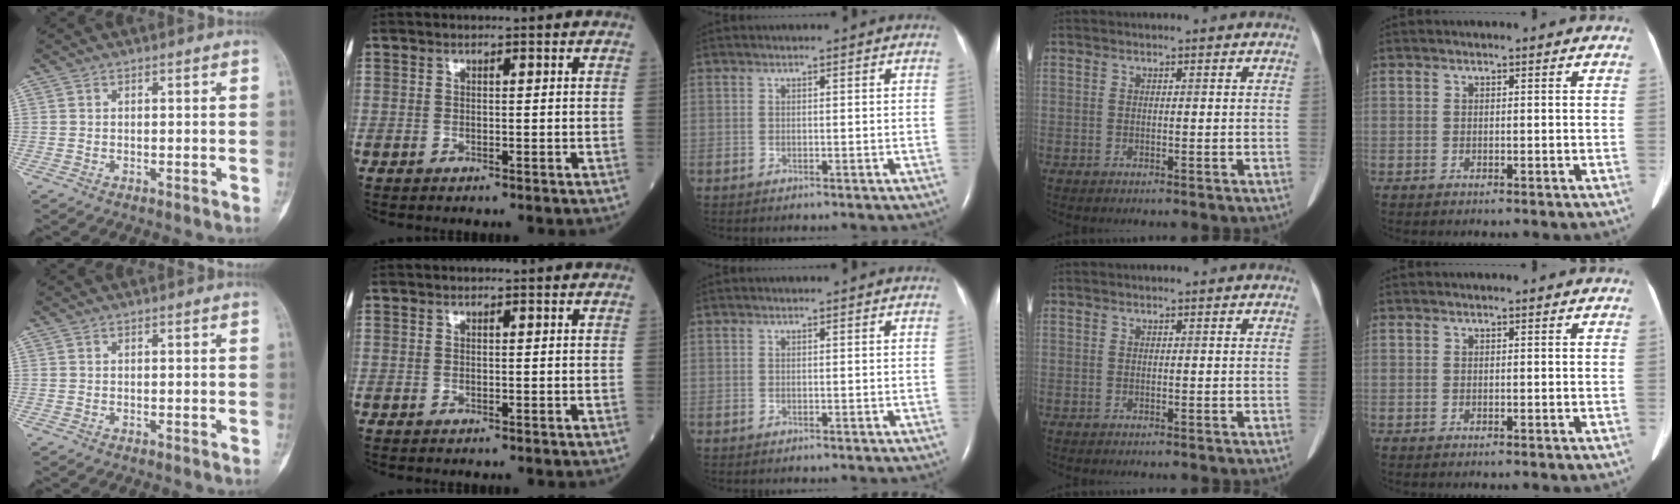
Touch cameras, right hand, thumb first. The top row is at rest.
{}